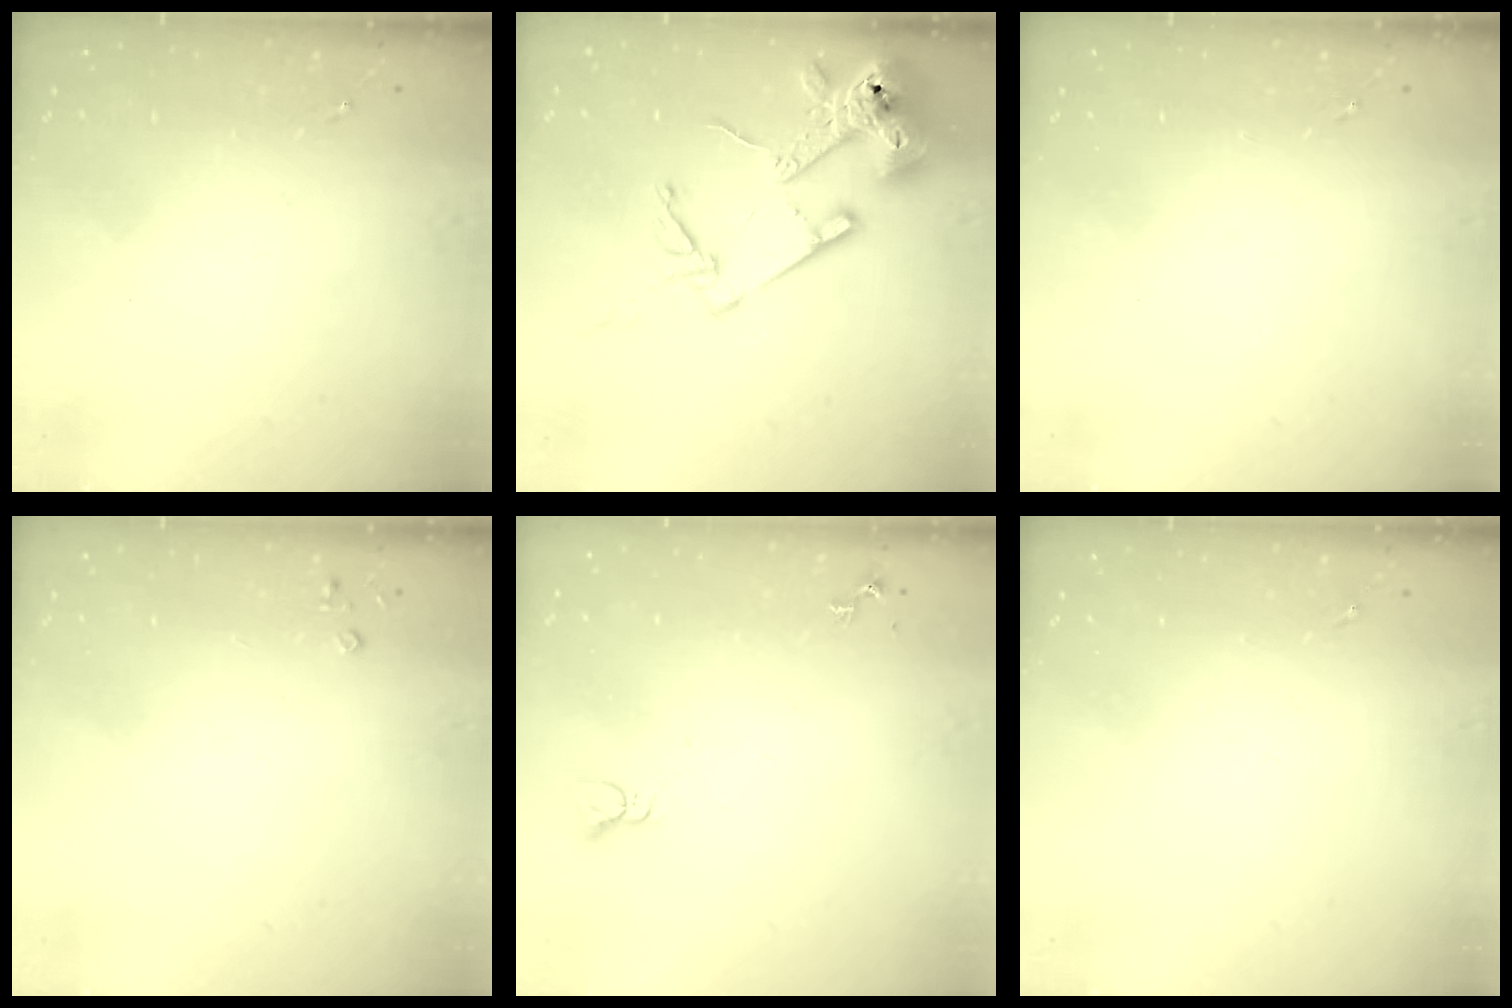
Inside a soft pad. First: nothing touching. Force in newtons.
{"total": 17.2, "press": 17.1, "slide": 2.1}
{"total": 0.0}
{"total": 2.2, "press": 2.2, "slide": 0.3}
{"total": 2.2, "press": 2.2, "slide": 0.1}
{"total": 0.0}